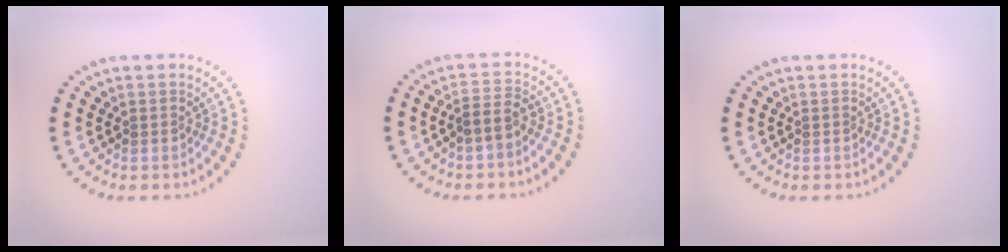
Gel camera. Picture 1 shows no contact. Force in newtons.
{"total": 1.8, "press": 1.4, "slide": 1.2}
{"total": 0.0}